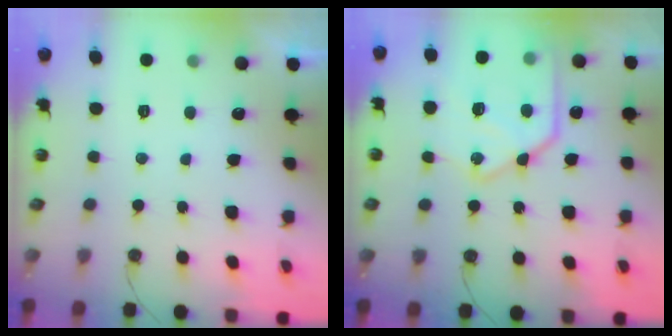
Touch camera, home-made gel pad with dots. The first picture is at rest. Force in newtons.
{"total": 19.4, "press": 19.2, "slide": 2.1}